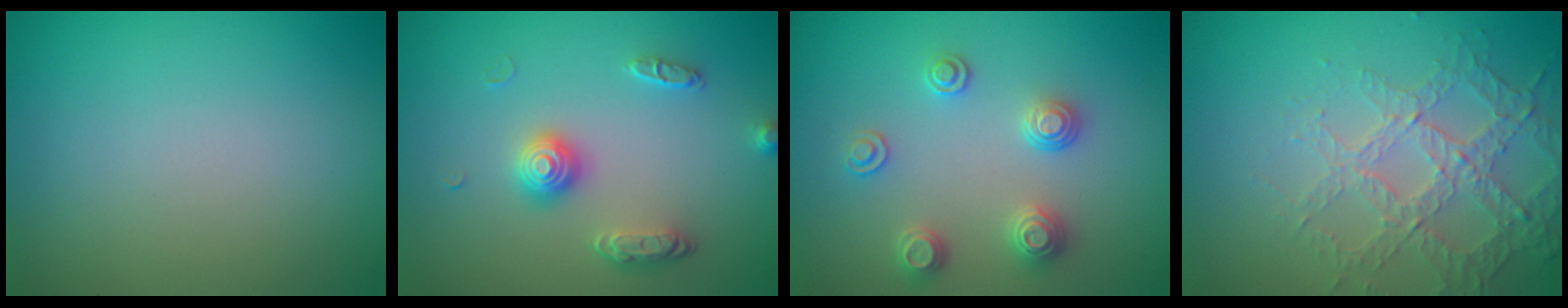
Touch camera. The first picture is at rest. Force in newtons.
{"total": 2.6, "press": 2.2, "slide": 1.5}
{"total": 2.7, "press": 2.6, "slide": 0.3}
{"total": 3.1, "press": 2.8, "slide": 1.3}